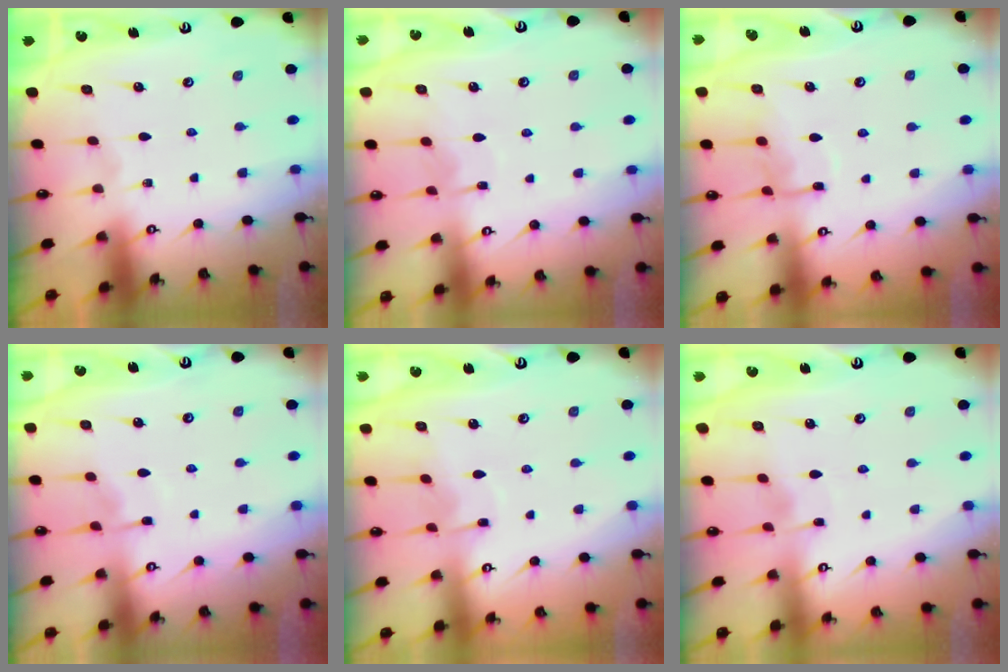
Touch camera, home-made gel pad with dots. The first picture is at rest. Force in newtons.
{"total": 6.6, "press": 6.6, "slide": 0.7}
{"total": 8.2, "press": 8.2, "slide": 0.5}
{"total": 4.4, "press": 4.3, "slide": 0.6}
{"total": 3.4, "press": 3.4, "slide": 0.3}
{"total": 2.5, "press": 2.5, "slide": 0.3}